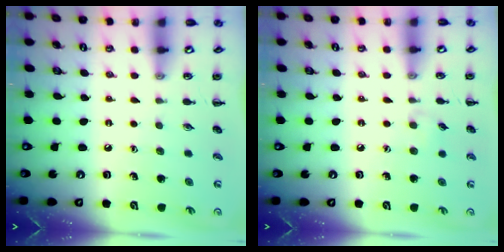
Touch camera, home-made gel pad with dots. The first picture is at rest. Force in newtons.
{"total": 4.4, "press": 4.1, "slide": 1.6}